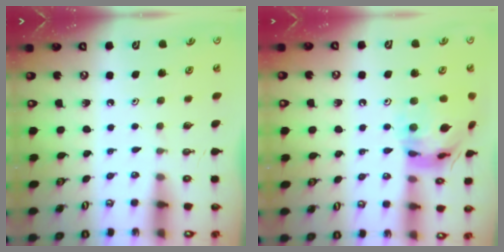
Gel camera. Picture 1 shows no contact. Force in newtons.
{"total": 16.8, "press": 16.7, "slide": 1.8}